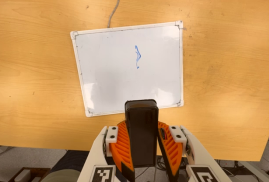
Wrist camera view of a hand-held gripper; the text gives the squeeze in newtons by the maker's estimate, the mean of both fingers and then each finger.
{"total": 9.7, "left": 10.0, "right": 9.3}